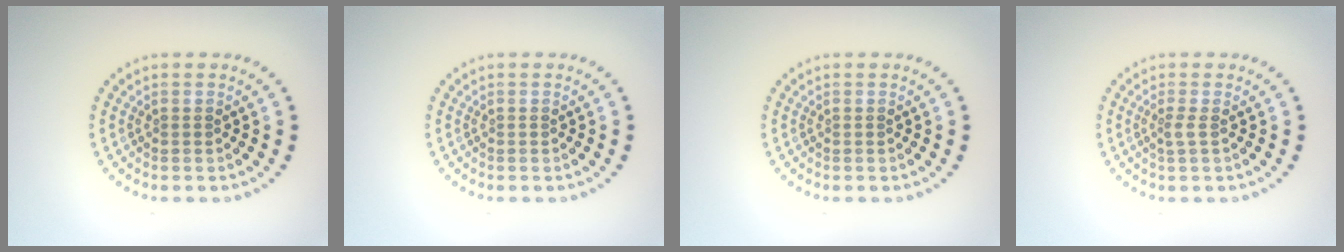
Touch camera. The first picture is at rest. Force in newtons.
{"total": 0.0}
{"total": 0.0}
{"total": 0.9, "press": 0.6, "slide": 0.7}